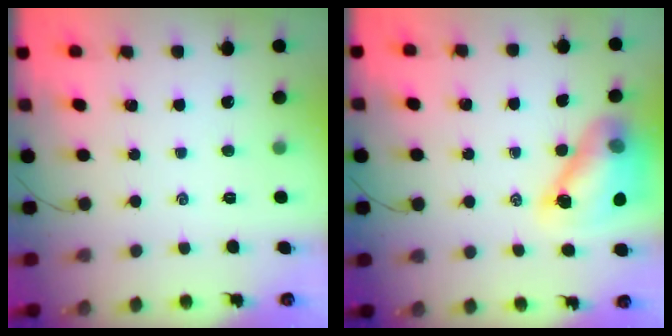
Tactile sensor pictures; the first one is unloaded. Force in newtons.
{"total": 13.8, "press": 13.2, "slide": 4.1}